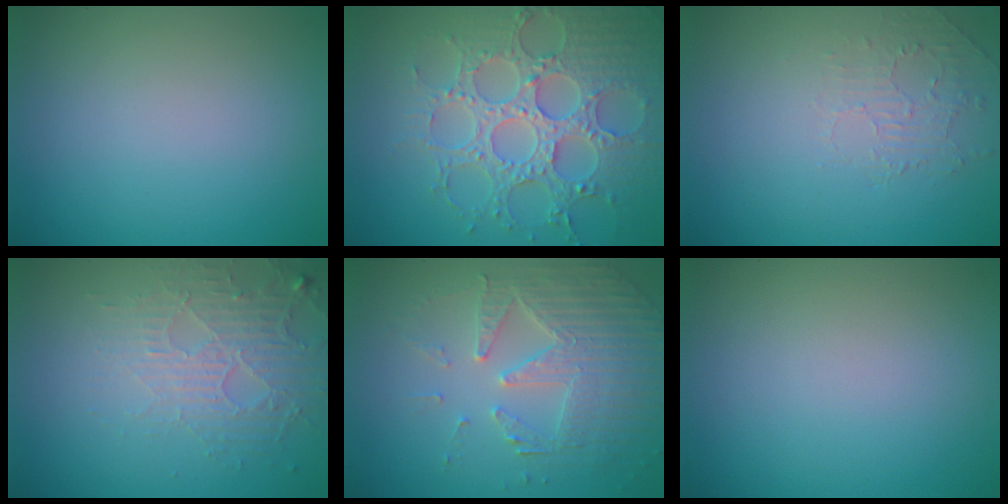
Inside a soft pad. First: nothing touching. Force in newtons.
{"total": 7.2, "press": 5.9, "slide": 4.1}
{"total": 1.9, "press": 0.3, "slide": 1.9}
{"total": 4.0, "press": 2.9, "slide": 2.8}
{"total": 4.9, "press": 4.3, "slide": 2.3}
{"total": 0.0}